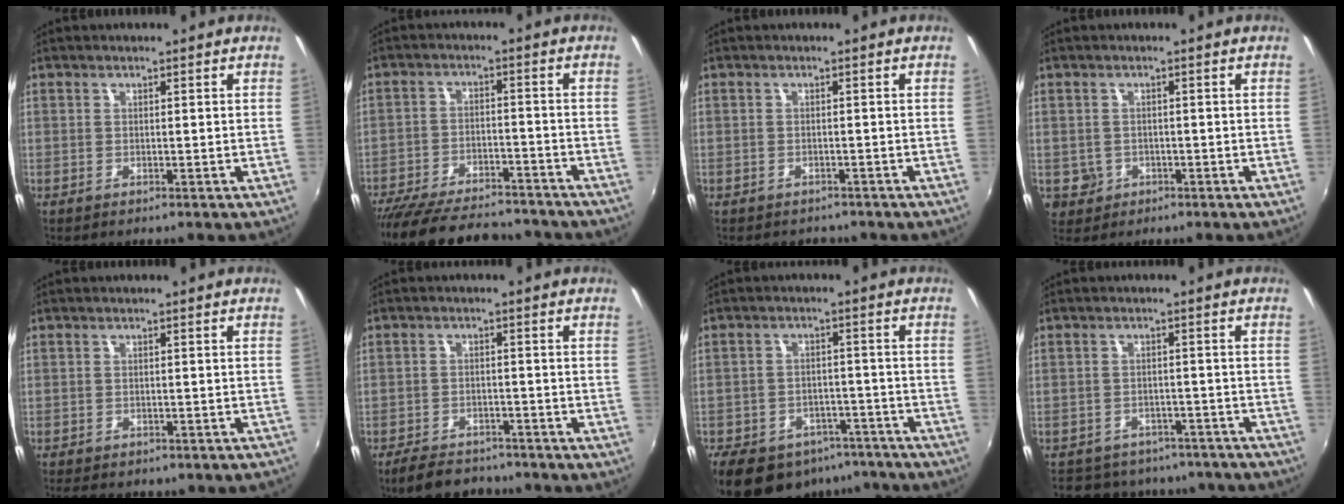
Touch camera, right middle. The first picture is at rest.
{"total": 20.0, "force": [-17.3, 5.5, 8.3], "torque": [-0.173, -0.018, -0.250]}
{"total": 2.5, "force": [-2.1, 1.4, 0.4], "torque": [-0.014, -0.008, -0.026]}
{"total": 4.1, "force": [-0.9, 3.8, 1.0], "torque": [-0.032, -0.001, -0.005]}
{"total": 6.4, "force": [-5.2, 2.4, 2.7], "torque": [-0.060, -0.014, -0.059]}
{"total": 7.7, "force": [-6.5, 3.2, 2.5], "torque": [-0.069, 0.005, -0.098]}
{"total": 17.7, "force": [-12.5, 10.1, 7.4], "torque": [-0.172, 0.005, -0.156]}
{"total": 16.1, "force": [-13.7, 6.8, 4.9], "torque": [-0.106, 0.016, -0.162]}